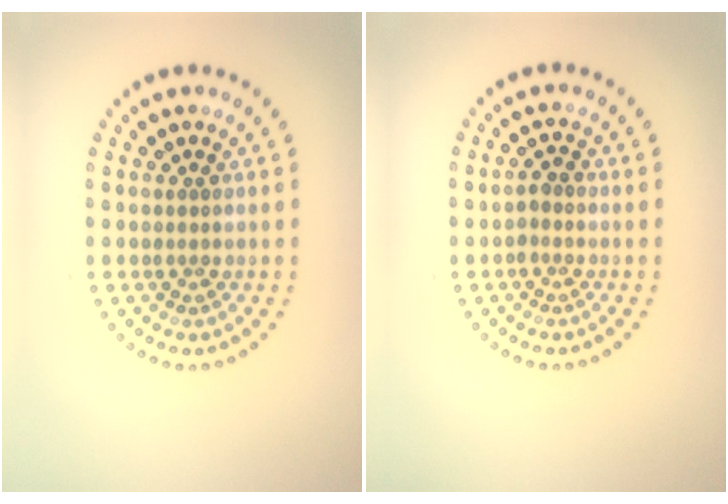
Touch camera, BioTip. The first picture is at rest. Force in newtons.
{"total": 1.0, "press": 0.9, "slide": 0.4}